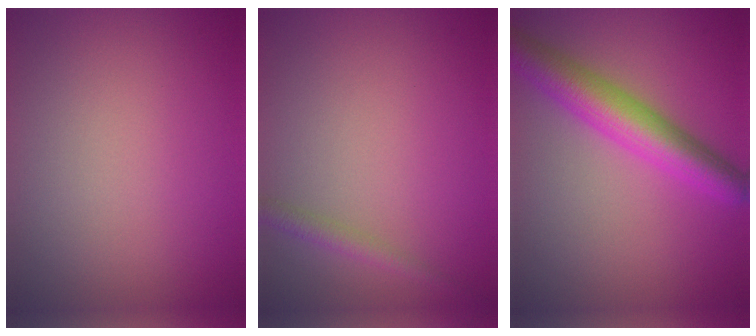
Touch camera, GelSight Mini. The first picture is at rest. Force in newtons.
{"total": 1.6, "press": 1.6, "slide": 0.1}
{"total": 6.0, "press": 5.9, "slide": 0.3}